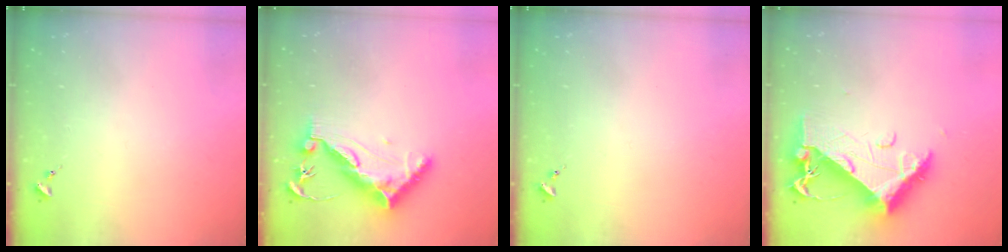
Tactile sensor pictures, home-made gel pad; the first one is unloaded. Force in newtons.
{"total": 12.2, "press": 12.1, "slide": 0.7}
{"total": 0.0}
{"total": 13.1, "press": 13.1, "slide": 1.4}